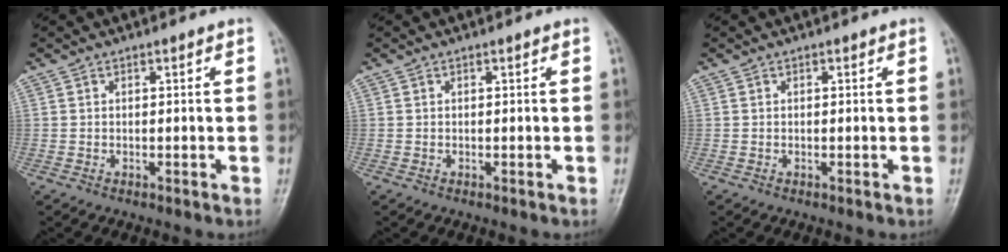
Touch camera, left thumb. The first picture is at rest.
{"total": 0.0}
{"total": 0.0}